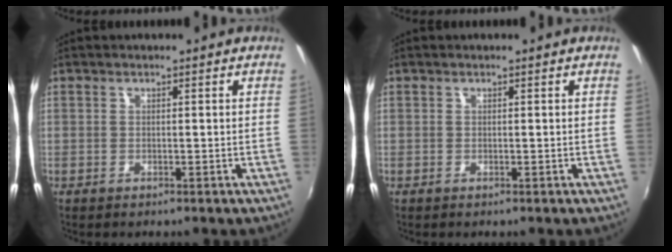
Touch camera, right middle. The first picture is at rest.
{"total": 0.0}